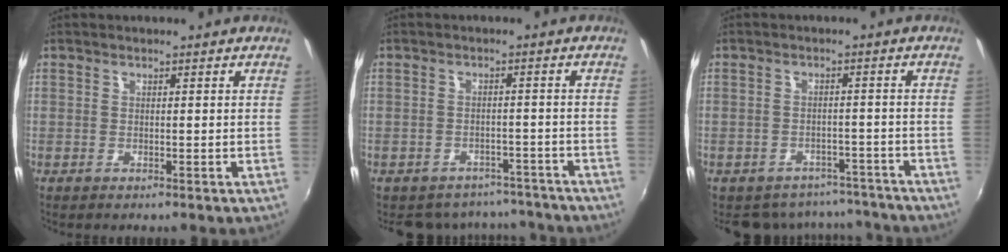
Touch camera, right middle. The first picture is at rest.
{"total": 10.9, "force": [-9.4, 5.0, 2.3], "torque": [-0.057, 0.015, -0.111]}
{"total": 10.9, "force": [-9.5, 5.1, 2.1], "torque": [-0.051, 0.018, -0.110]}